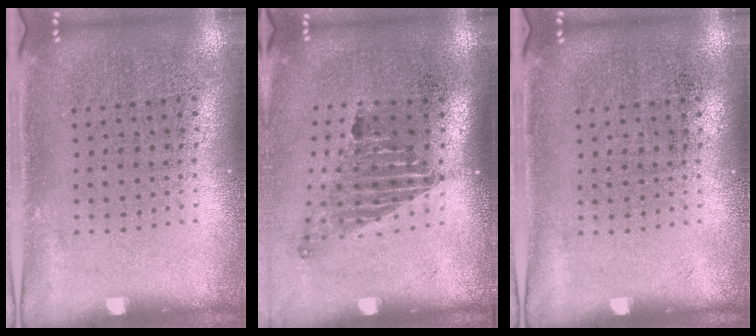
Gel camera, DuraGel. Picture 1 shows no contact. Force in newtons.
{"total": 1.6, "press": 1.2, "slide": 1.1}
{"total": 0.0}